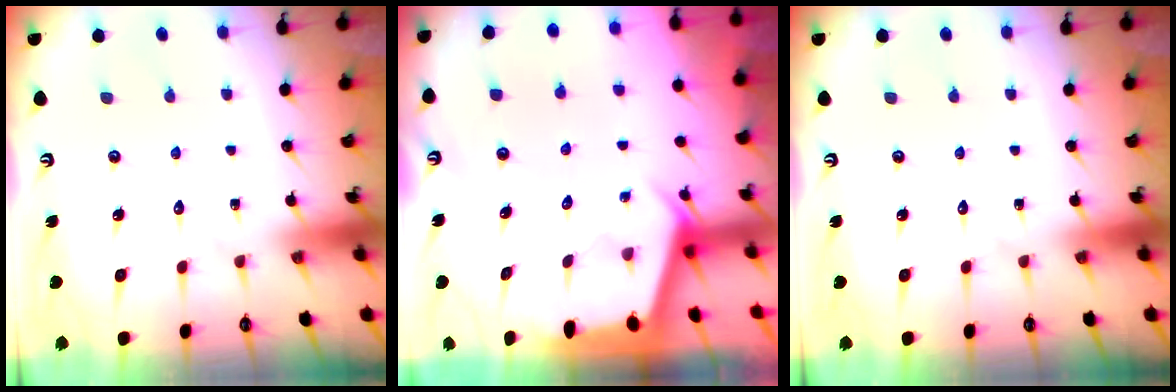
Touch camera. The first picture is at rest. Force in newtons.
{"total": 2.3, "press": 2.3, "slide": 0.3}
{"total": 0.0}